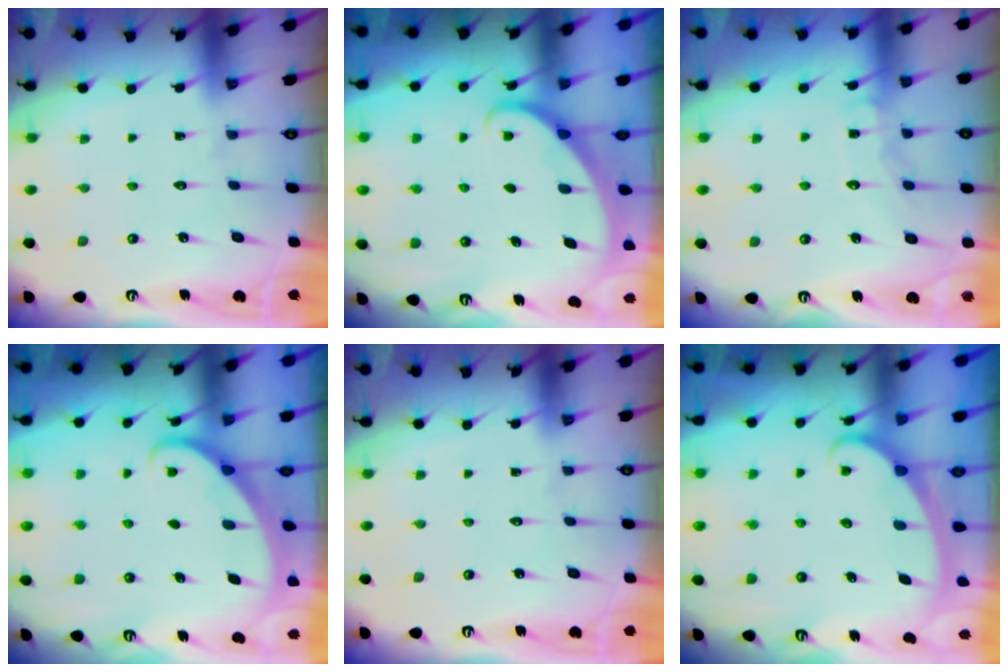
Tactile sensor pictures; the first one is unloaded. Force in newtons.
{"total": 2.3, "press": 2.3, "slide": 0.1}
{"total": 7.7, "press": 7.7, "slide": 0.7}
{"total": 2.3, "press": 2.3, "slide": 0.1}
{"total": 0.0}
{"total": 2.3, "press": 2.3, "slide": 0.3}